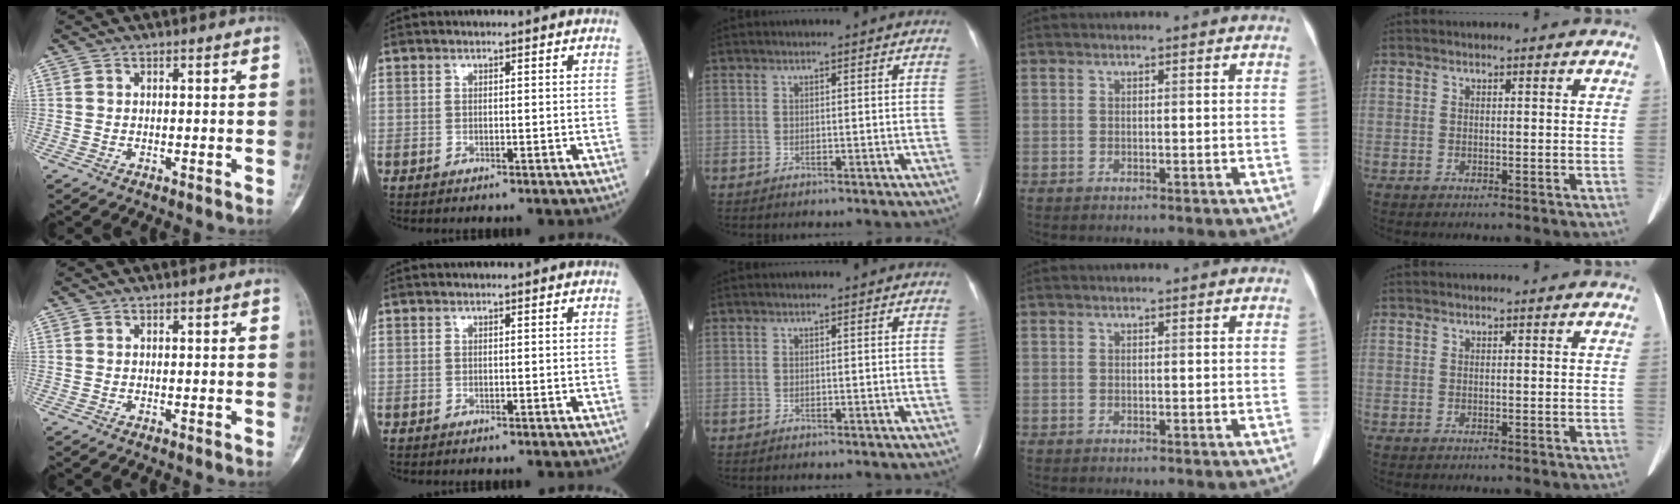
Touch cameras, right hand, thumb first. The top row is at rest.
{}